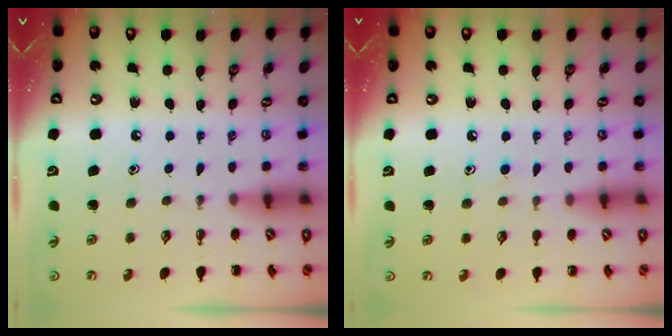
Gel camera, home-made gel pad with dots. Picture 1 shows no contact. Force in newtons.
{"total": 6.8, "press": 6.5, "slide": 1.8}